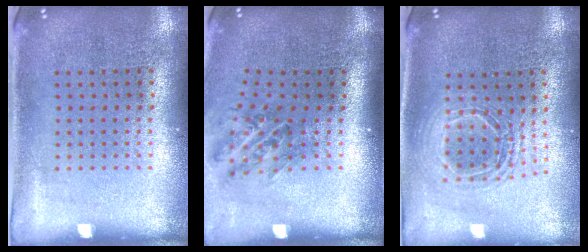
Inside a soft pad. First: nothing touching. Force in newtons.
{"total": 1.1, "press": 1.0, "slide": 0.6}
{"total": 1.7, "press": 1.4, "slide": 0.9}